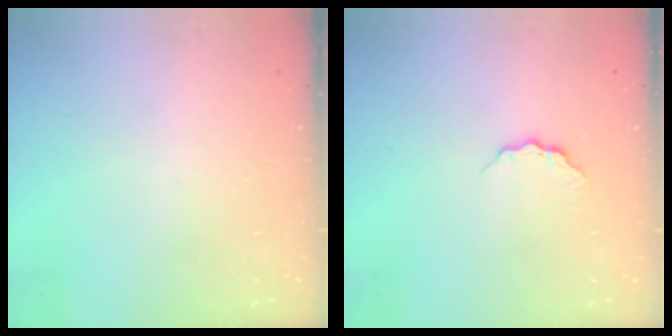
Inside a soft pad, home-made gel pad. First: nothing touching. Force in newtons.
{"total": 3.5, "press": 3.5, "slide": 0.3}